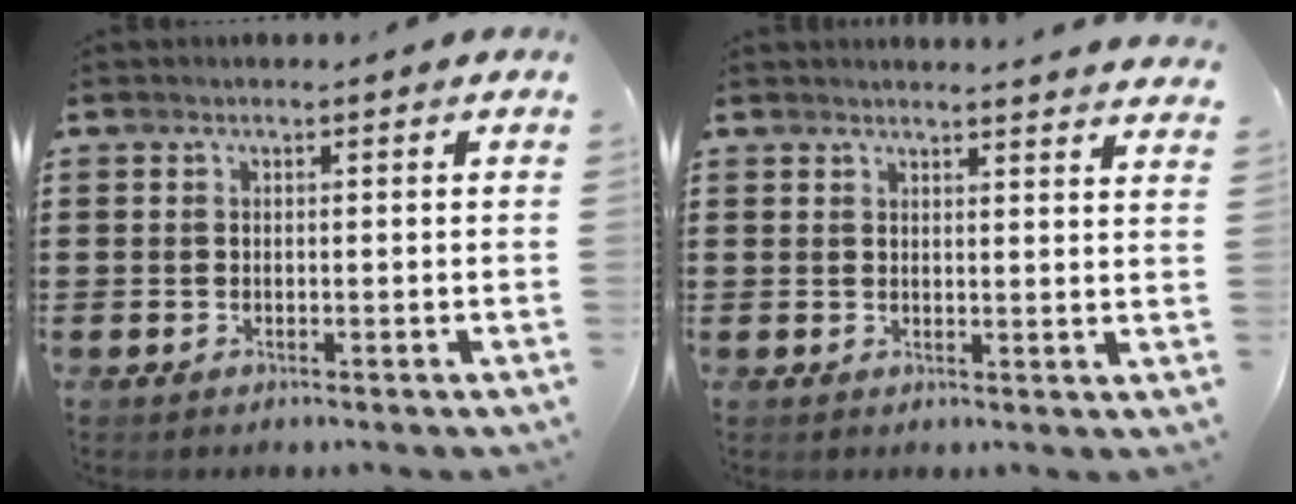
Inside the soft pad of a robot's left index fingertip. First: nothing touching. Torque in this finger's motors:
{"motor_torque": [-1.67, 0.47, -0.10, 0.02]}